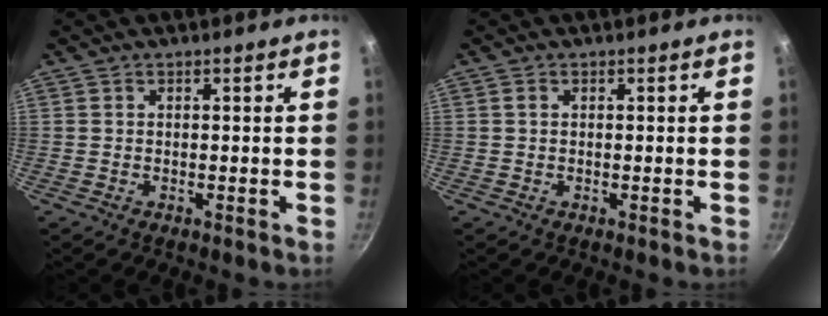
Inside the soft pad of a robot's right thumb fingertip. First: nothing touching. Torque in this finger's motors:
{"motor_torque": [-0.02, 0.25, 0.34, -0.16, -0.03]}